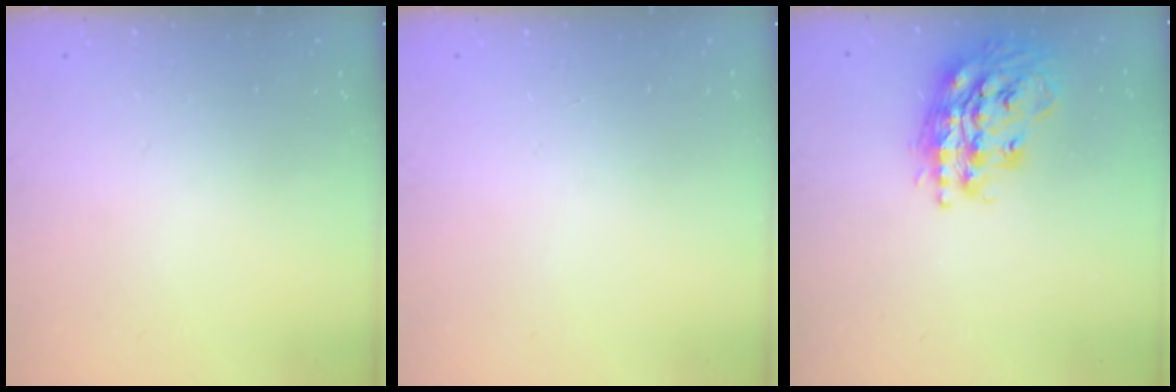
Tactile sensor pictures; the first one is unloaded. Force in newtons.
{"total": 0.0}
{"total": 18.8, "press": 18.8, "slide": 1.5}